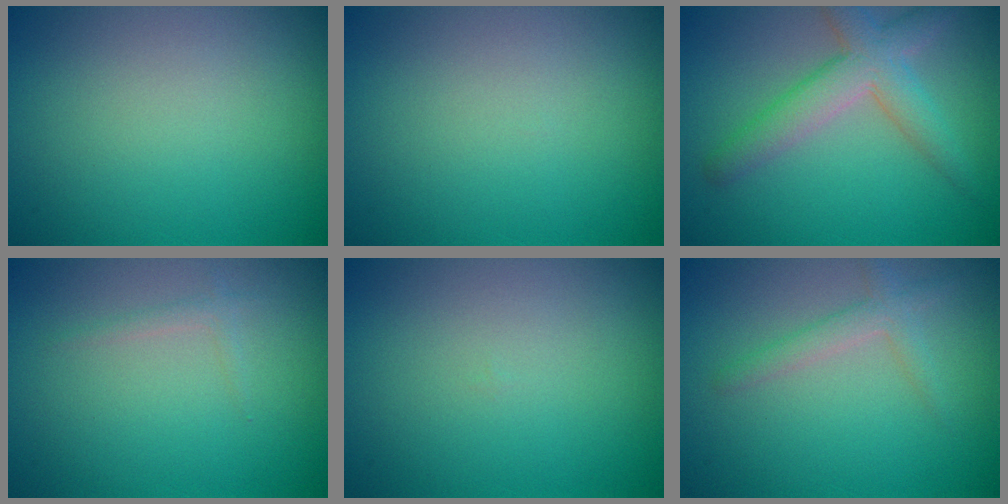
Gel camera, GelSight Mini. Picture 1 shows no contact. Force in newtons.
{"total": 0.0}
{"total": 4.6, "press": 4.6, "slide": 0.3}
{"total": 0.8, "press": 0.8, "slide": 0.1}
{"total": 0.0}
{"total": 1.9, "press": 1.9, "slide": 0.1}